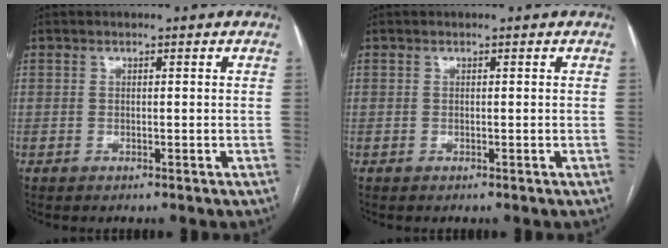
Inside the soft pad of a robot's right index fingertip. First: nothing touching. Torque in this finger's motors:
{"motor_torque": [-0.01, 0.01, 0.00, 0.00]}